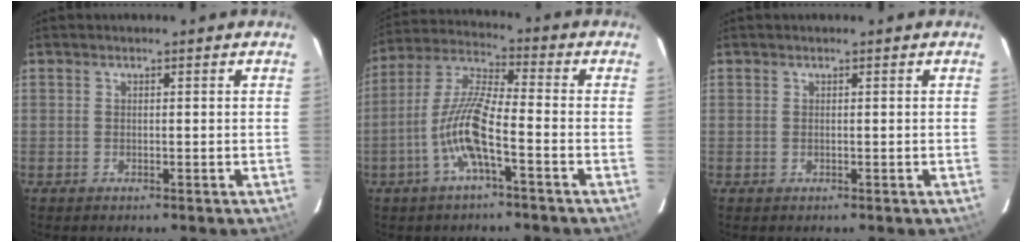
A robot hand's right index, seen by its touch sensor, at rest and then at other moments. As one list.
[{"total": 10.2, "force": [-4.2, 1.4, 9.2], "torque": [-0.201, 0.004, -0.084]}, {"total": 0.0}]